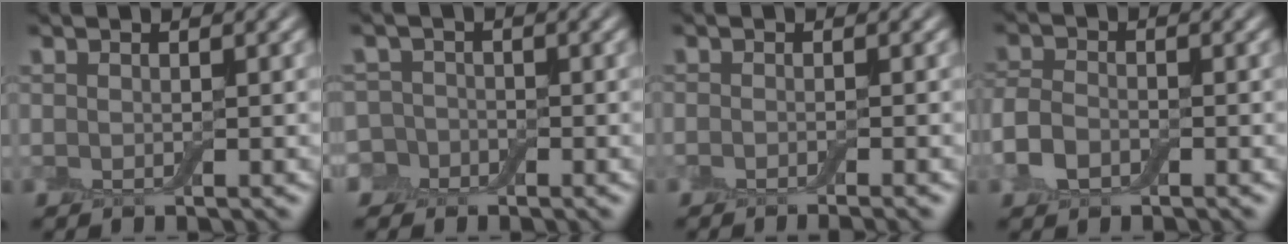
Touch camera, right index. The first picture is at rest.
{"total": 4.2, "force": [-1.8, 3.6, 1.3], "torque": [-0.002, 0.013, -0.063]}
{"total": 1.9, "force": [-1.3, 0.2, 1.3], "torque": [-0.019, -0.002, -0.022]}
{"total": 3.0, "force": [-1.5, 1.8, 1.8], "torque": [-0.038, 0.003, -0.040]}